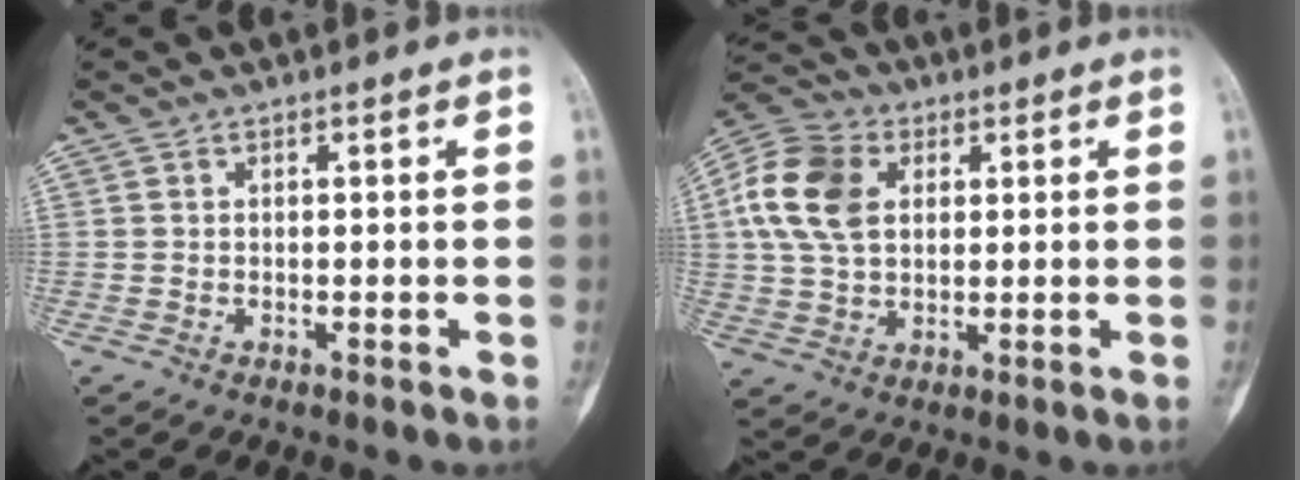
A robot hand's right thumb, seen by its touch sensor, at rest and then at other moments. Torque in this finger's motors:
{"motor_torque": [-0.10, 0.65, 0.94, 0.07, 0.13]}